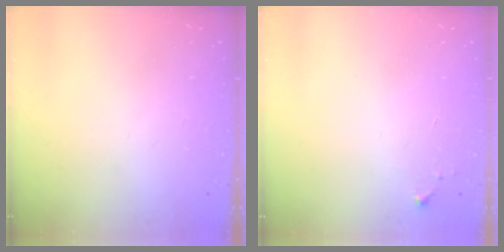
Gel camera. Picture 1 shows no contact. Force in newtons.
{"total": 4.3, "press": 4.3, "slide": 0.7}